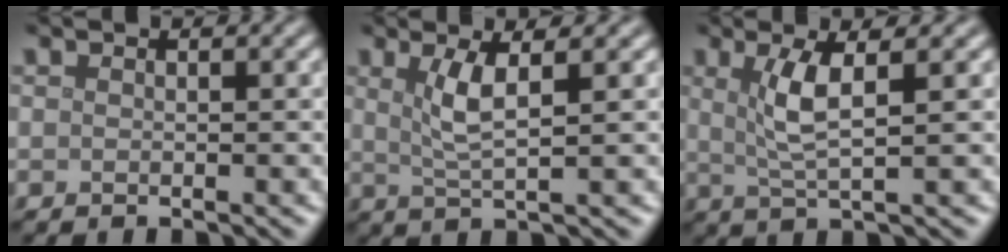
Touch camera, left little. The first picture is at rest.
{"total": 3.3, "force": [1.1, 0.7, 3.0], "torque": [-0.059, -0.002, 0.024]}
{"total": 3.7, "force": [1.0, 0.8, 3.5], "torque": [-0.071, -0.001, 0.023]}